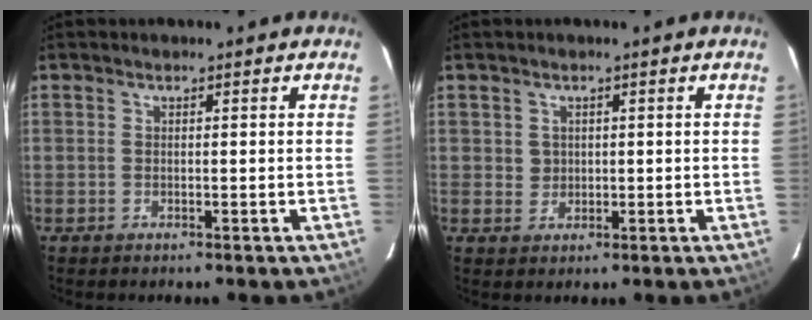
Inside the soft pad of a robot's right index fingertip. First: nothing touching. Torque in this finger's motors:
{"motor_torque": [0.14, -0.07, -0.01, 0.00]}